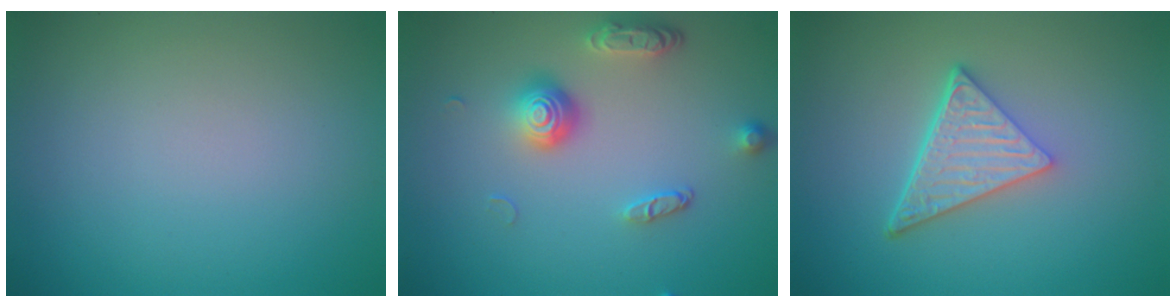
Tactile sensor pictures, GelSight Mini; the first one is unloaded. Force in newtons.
{"total": 3.8, "press": 2.8, "slide": 2.5}
{"total": 4.9, "press": 3.4, "slide": 3.5}